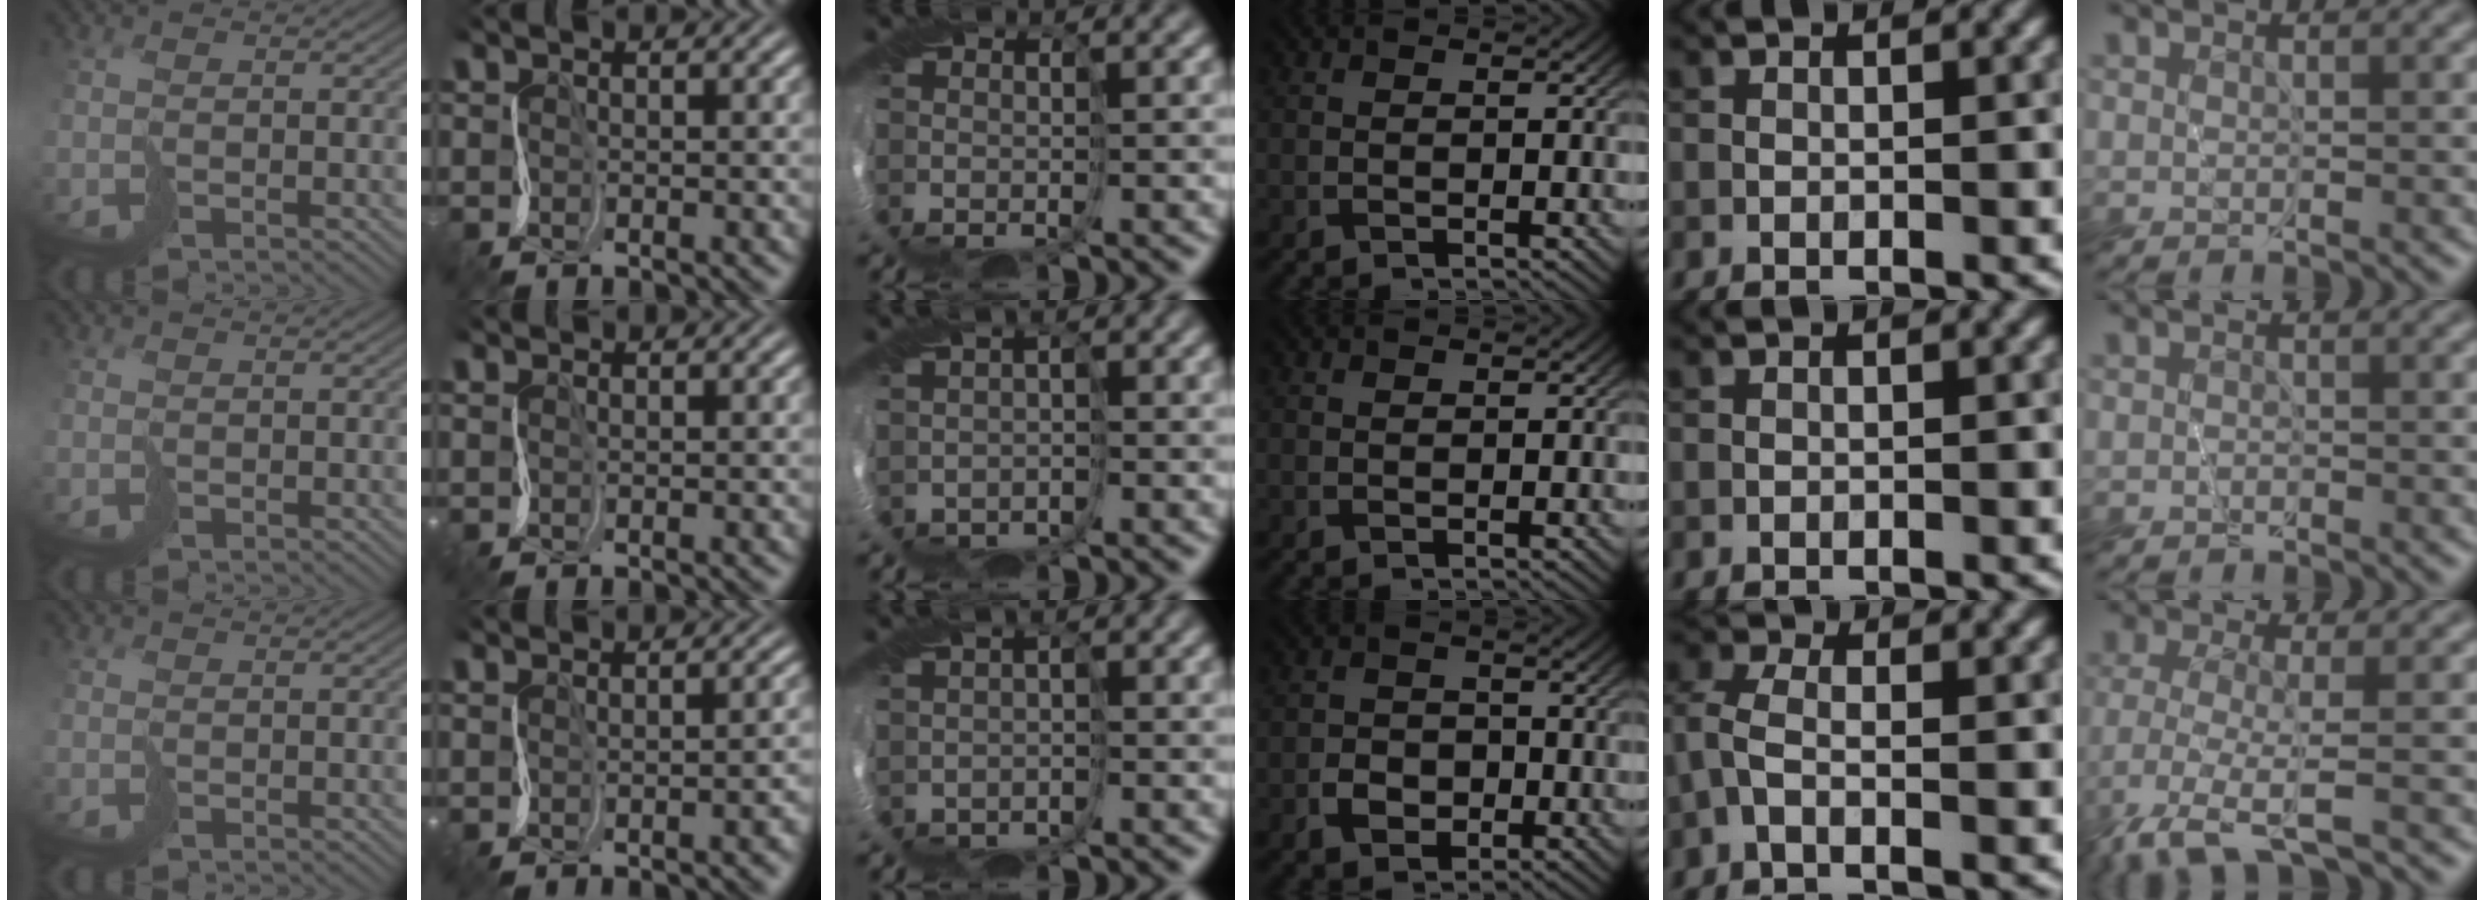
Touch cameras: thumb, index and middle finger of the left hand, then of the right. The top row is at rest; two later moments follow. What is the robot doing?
{"motion": "cut", "object": "bubble wrap"}